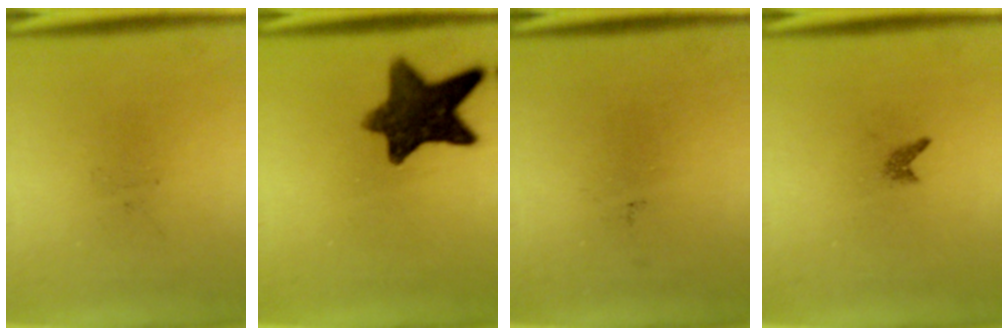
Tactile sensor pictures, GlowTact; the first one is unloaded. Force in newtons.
{"total": 10.8}
{"total": 0.0}
{"total": 0.7}